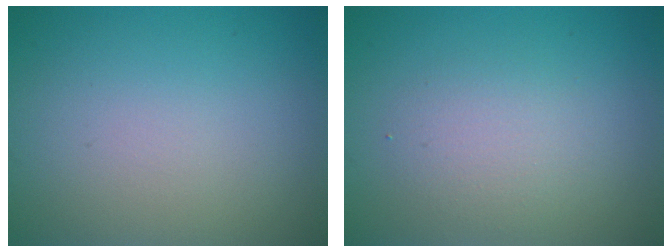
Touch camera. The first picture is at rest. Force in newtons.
{"total": 2.3, "press": 2.3, "slide": 0.2}